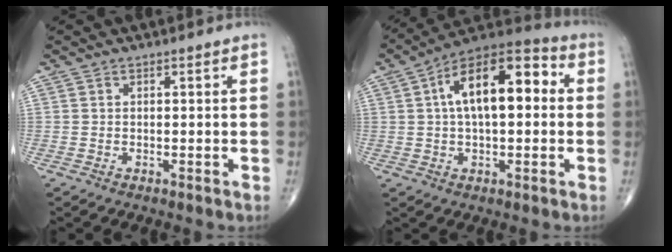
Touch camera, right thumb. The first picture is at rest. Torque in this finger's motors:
{"motor_torque": [-0.03, 0.58, 0.60, 0.02, 0.28]}